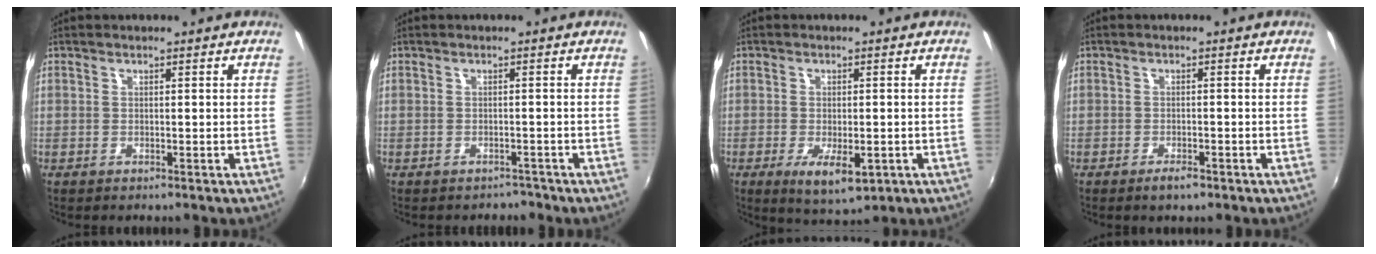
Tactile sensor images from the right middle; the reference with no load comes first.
{"total": 2.0, "force": [-1.7, 1.0, -0.2], "torque": [0.005, 0.001, -0.022]}
{"total": 6.9, "force": [-2.6, 2.7, 5.8], "torque": [-0.109, -0.021, -0.037]}
{"total": 2.2, "force": [-1.6, 0.7, 1.3], "torque": [-0.029, -0.003, -0.028]}